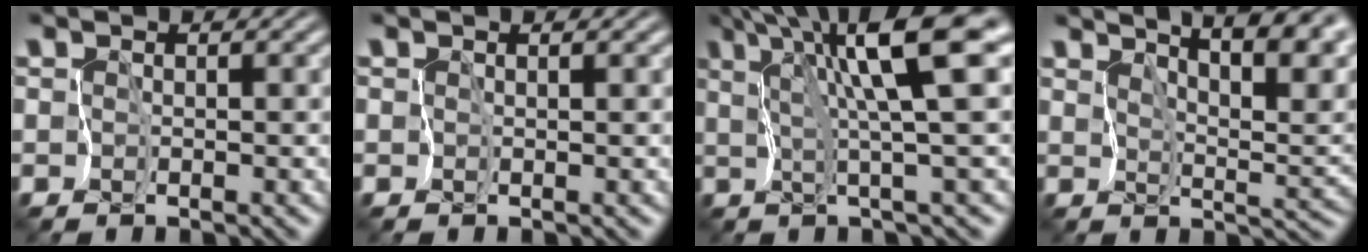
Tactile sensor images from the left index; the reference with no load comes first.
{"total": 0.0}
{"total": 8.8, "force": [3.7, 0.7, 8.0], "torque": [-0.120, 0.014, 0.061]}
{"total": 10.7, "force": [7.3, 3.1, 7.1], "torque": [-0.102, 0.020, 0.096]}